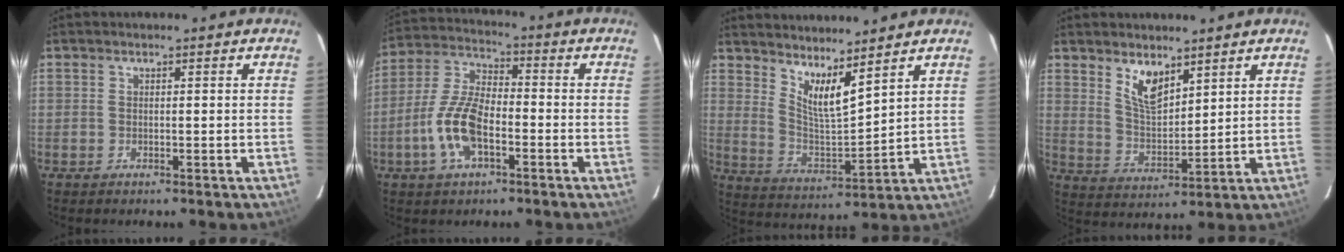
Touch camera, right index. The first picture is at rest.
{"total": 11.8, "force": [-4.2, 5.4, 9.5], "torque": [-0.207, 0.006, -0.081]}
{"total": 8.9, "force": [6.6, 1.3, 5.7], "torque": [-0.096, -0.018, 0.125]}
{"total": 7.1, "force": [4.8, 2.9, 4.4], "torque": [-0.078, -0.003, 0.099]}